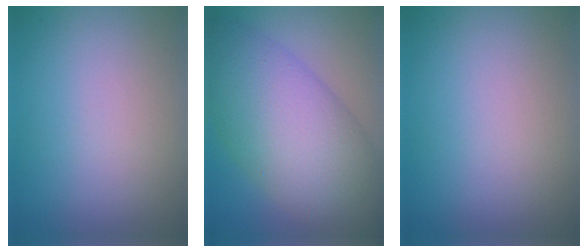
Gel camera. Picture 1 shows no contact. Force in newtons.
{"total": 10.8, "press": 10.8, "slide": 0.2}
{"total": 0.0}